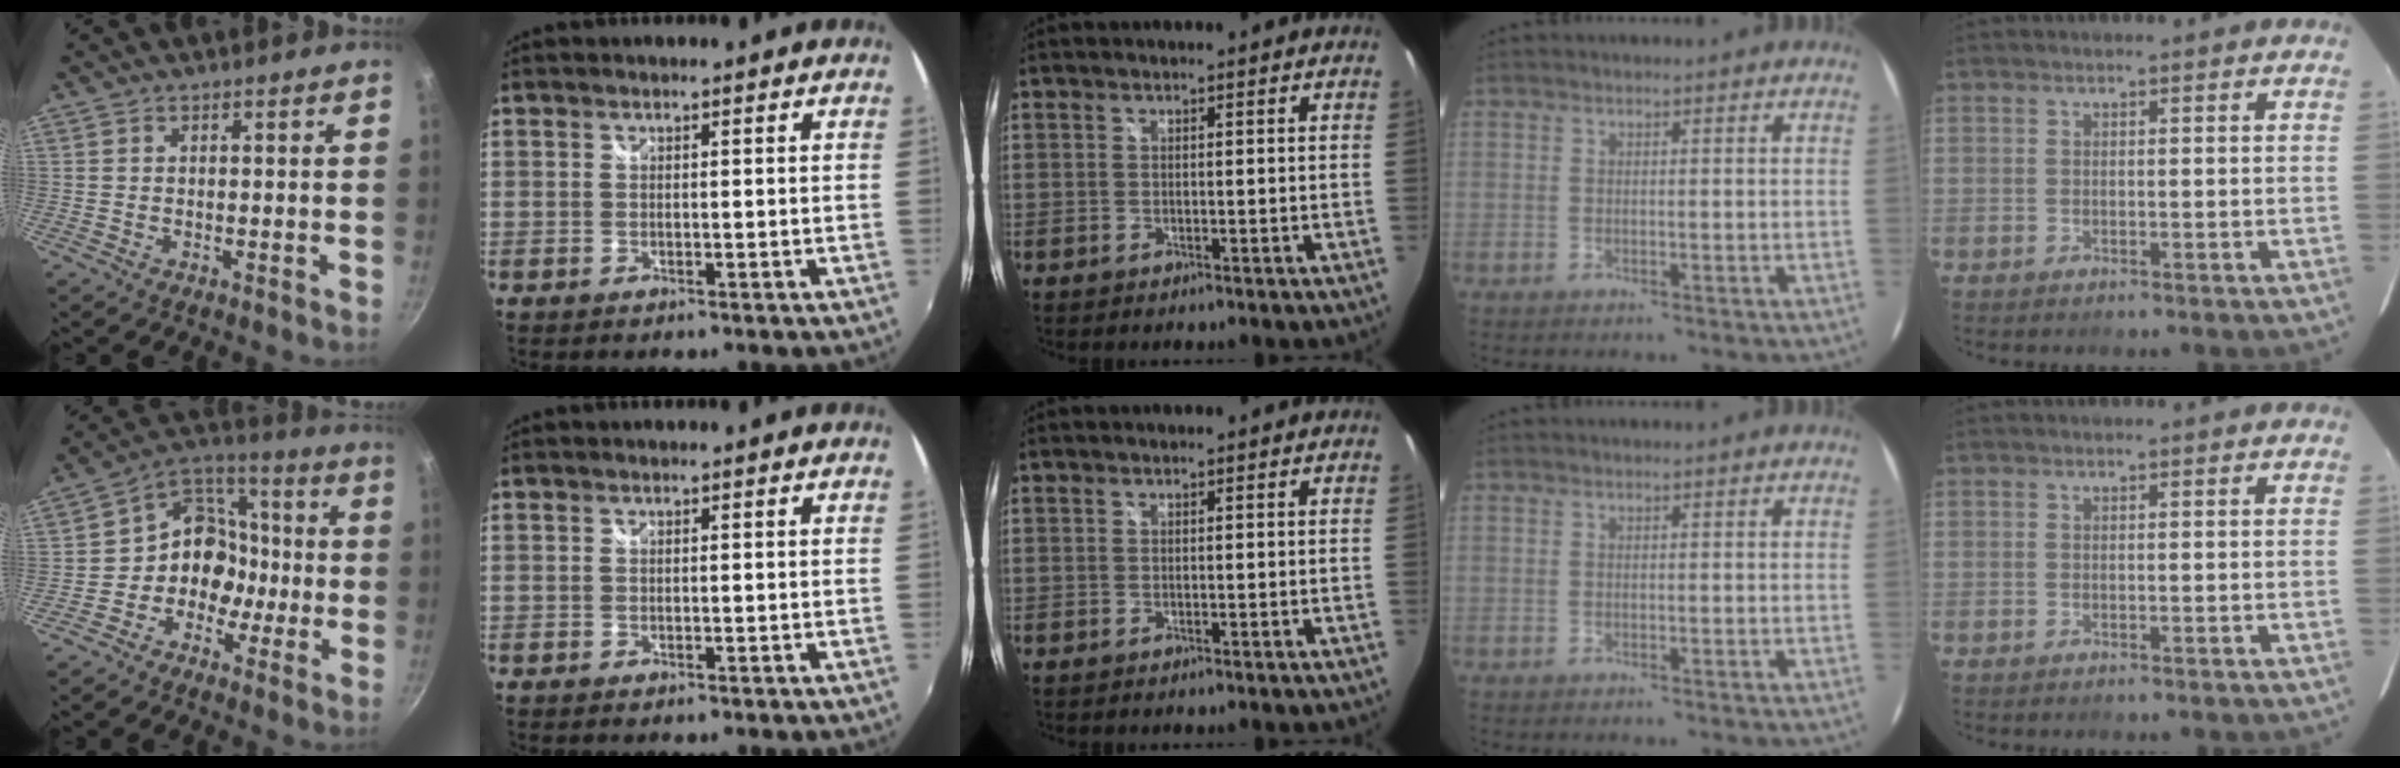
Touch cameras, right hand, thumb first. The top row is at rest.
{"thumb": {"total": 11.4, "force": [-2.9, 9.8, 5.1], "torque": [-0.019, 0.060, -0.068]}}